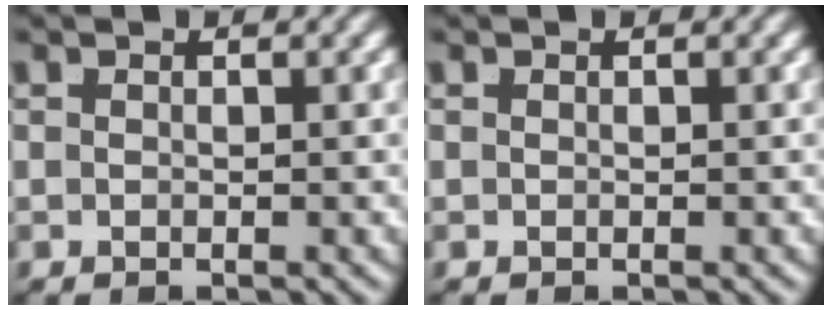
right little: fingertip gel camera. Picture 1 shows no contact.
{"total": 0.0}